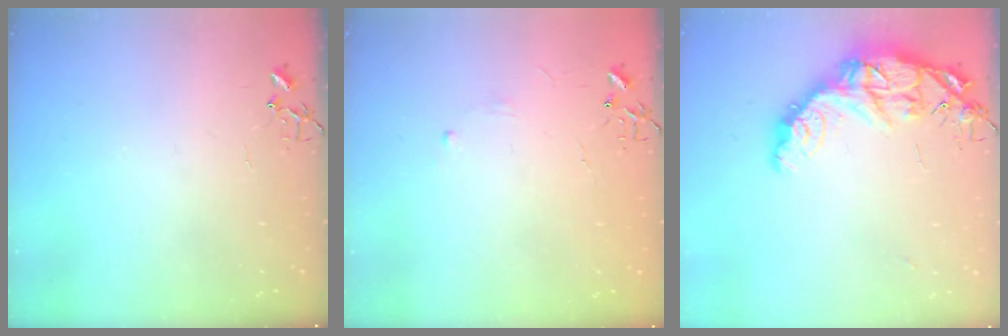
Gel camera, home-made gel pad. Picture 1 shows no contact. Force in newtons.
{"total": 2.9, "press": 2.8, "slide": 0.5}
{"total": 15.2, "press": 15.2, "slide": 1.2}